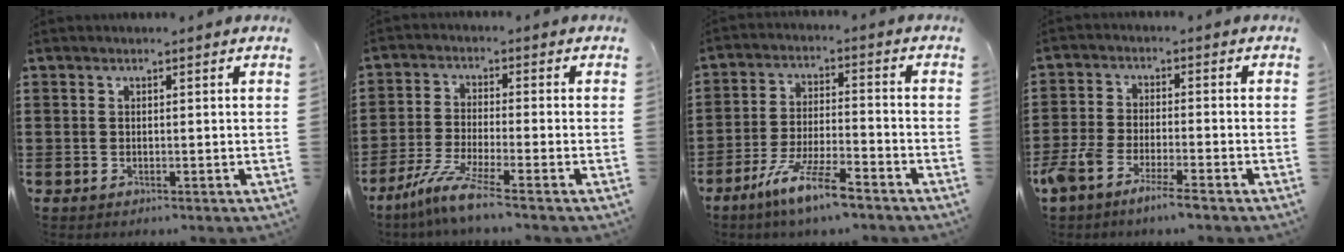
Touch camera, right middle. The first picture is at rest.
{"total": 6.3, "force": [-4.8, -0.1, 4.2], "torque": [-0.093, -0.021, -0.094]}
{"total": 8.2, "force": [-6.1, 0.9, 5.4], "torque": [-0.116, -0.006, -0.118]}
{"total": 4.8, "force": [-4.0, 0.5, 2.7], "torque": [-0.080, -0.012, -0.083]}